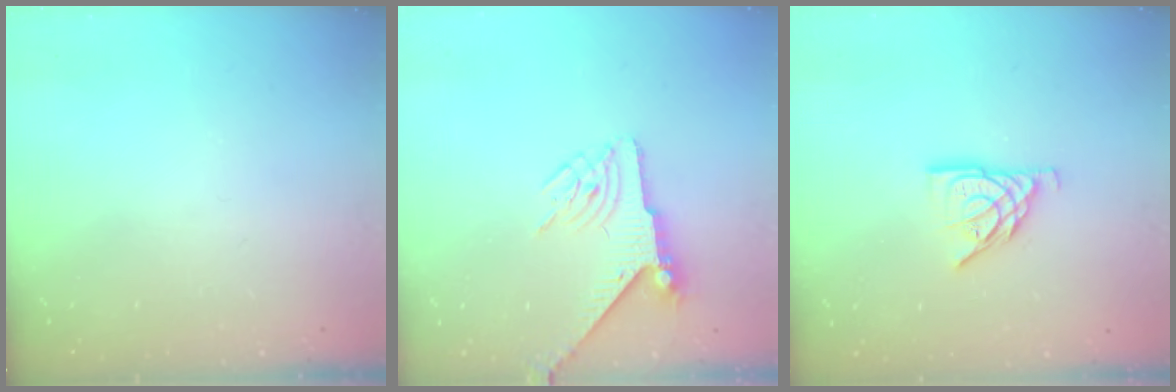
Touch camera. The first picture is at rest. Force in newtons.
{"total": 6.1, "press": 6.1, "slide": 0.4}
{"total": 9.5, "press": 9.4, "slide": 1.0}